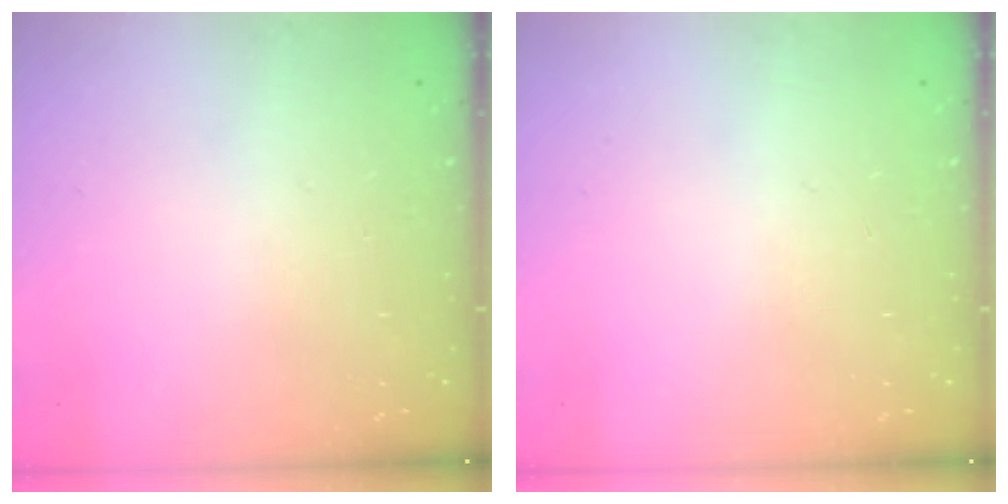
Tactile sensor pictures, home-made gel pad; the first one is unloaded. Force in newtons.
{"total": 0.0}